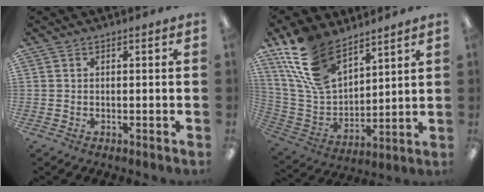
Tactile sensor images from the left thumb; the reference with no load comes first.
{"total": 17.9, "force": [11.6, 9.4, 9.7], "torque": [-0.229, -0.045, 0.222]}